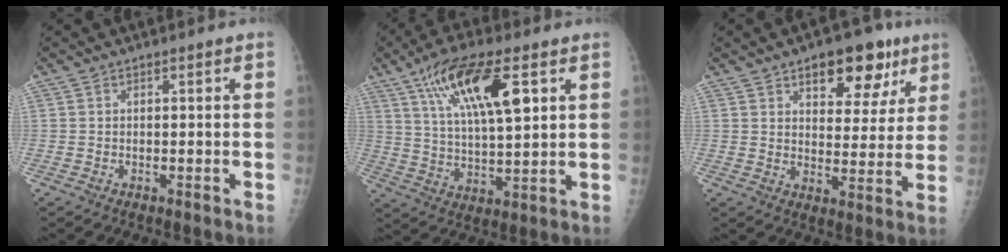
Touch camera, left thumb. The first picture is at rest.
{"total": 15.8, "force": [6.7, 5.1, 13.4], "torque": [-0.230, -0.014, 0.121]}
{"total": 12.6, "force": [7.2, 6.5, 8.0], "torque": [-0.059, -0.028, 0.100]}